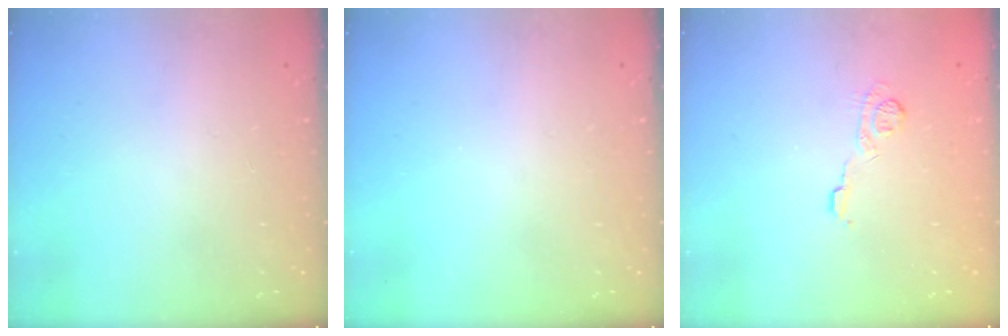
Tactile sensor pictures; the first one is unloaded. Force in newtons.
{"total": 0.0}
{"total": 7.6, "press": 7.5, "slide": 1.6}